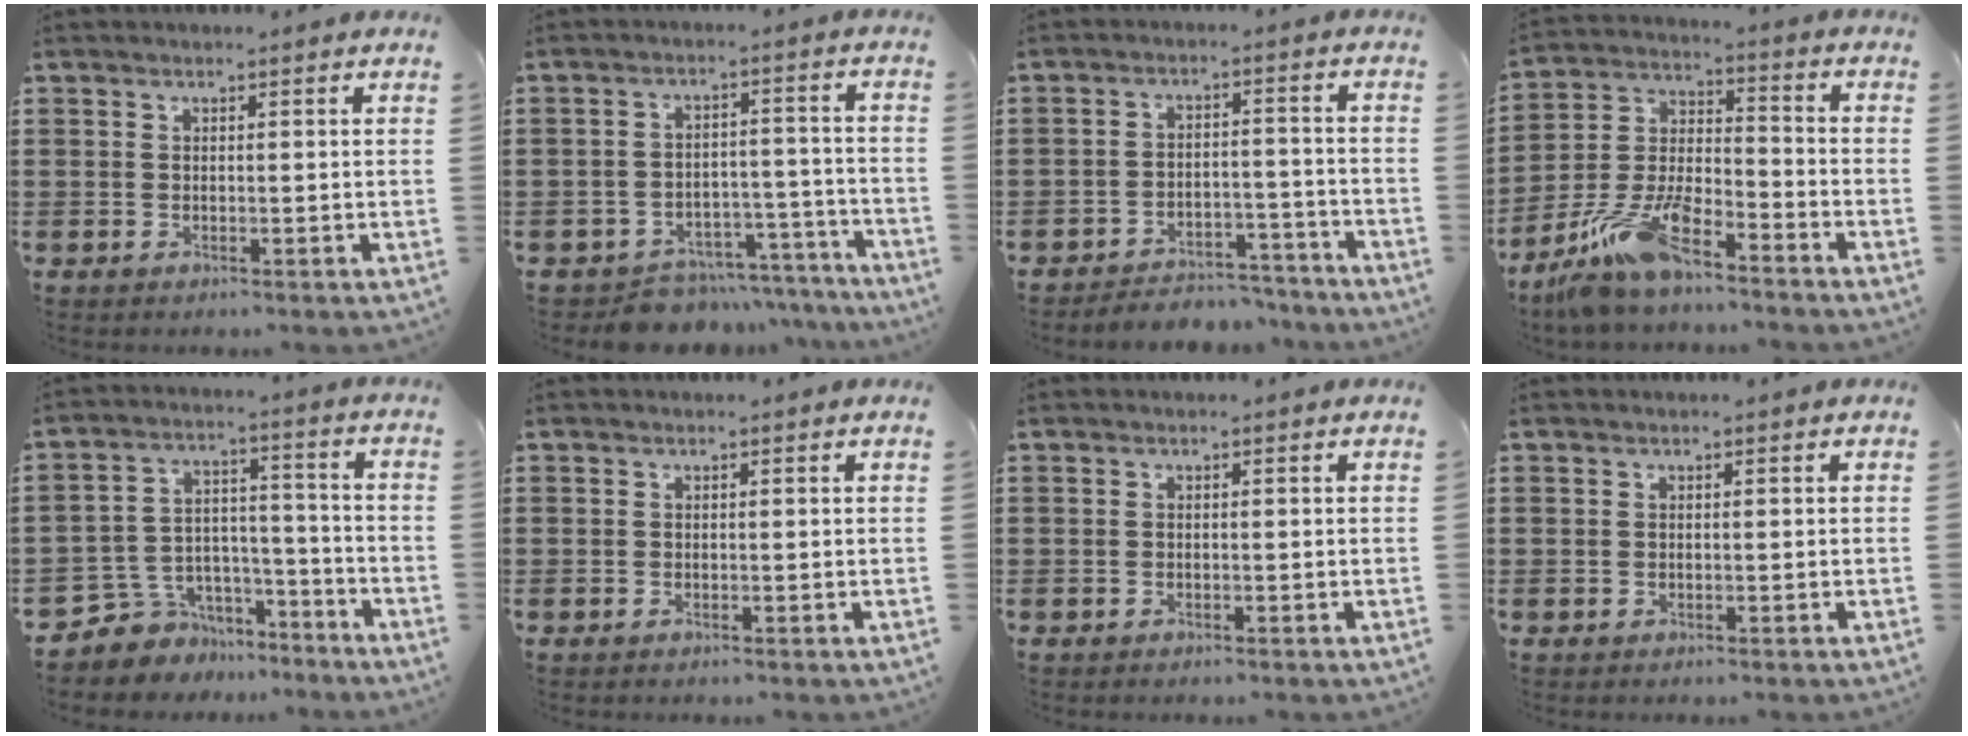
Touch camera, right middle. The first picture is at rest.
{"total": 6.0, "force": [-5.8, 1.5, 0.4], "torque": [-0.004, 0.023, -0.115]}
{"total": 4.6, "force": [-4.6, 0.7, 0.2], "torque": [-0.006, 0.010, -0.095]}
{"total": 10.5, "force": [-8.4, 2.6, 5.8], "torque": [-0.137, 0.010, -0.167]}
{"total": 5.9, "force": [-5.1, 3.0, -0.5], "torque": [-0.006, 0.008, -0.103]}
{"total": 0.0}
{"total": 0.0}
{"total": 0.0}